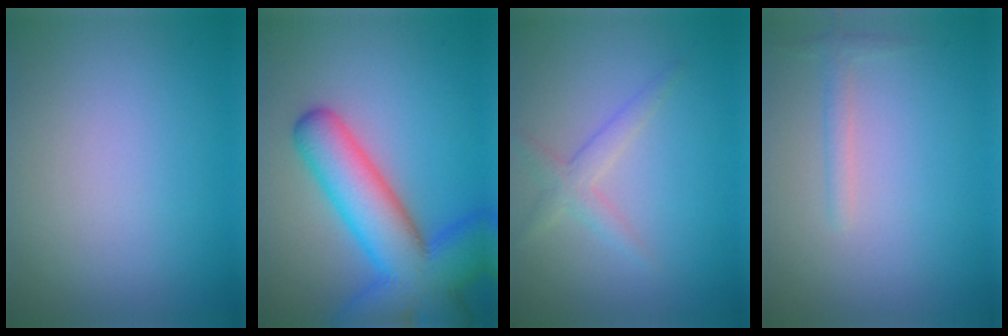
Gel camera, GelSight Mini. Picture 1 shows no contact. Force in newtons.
{"total": 10.5, "press": 10.5, "slide": 0.7}
{"total": 2.0, "press": 2.0, "slide": 0.1}
{"total": 1.2, "press": 1.2, "slide": 0.0}